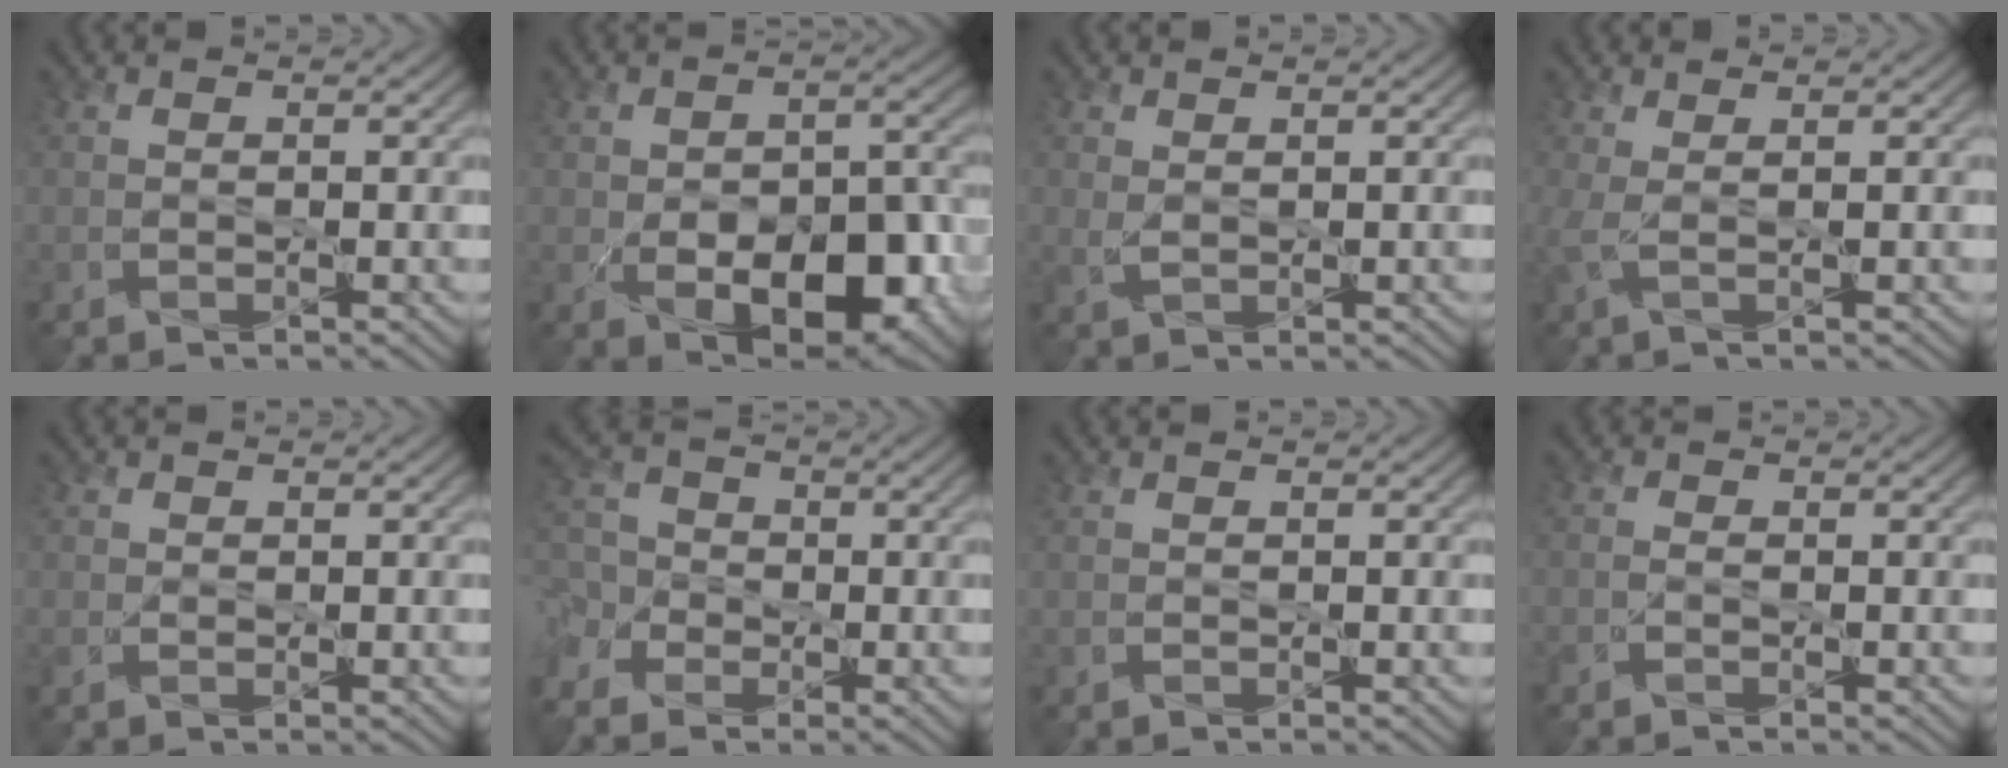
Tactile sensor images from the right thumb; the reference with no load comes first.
{"total": 11.5, "force": [-3.5, 6.6, 8.8], "torque": [-0.137, -0.019, -0.046]}
{"total": 1.5, "force": [0.5, 0.9, 1.0], "torque": [-0.027, -0.002, 0.013]}
{"total": 2.4, "force": [0.5, 0.5, 2.3], "torque": [-0.055, 0.006, 0.005]}
{"total": 0.8, "force": [0.0, 0.8, 0.2], "torque": [-0.006, -0.003, -0.002]}
{"total": 6.1, "force": [-3.2, 4.6, 2.4], "torque": [-0.062, -0.013, -0.067]}
{"total": 0.0}
{"total": 1.2, "force": [-0.7, 0.6, 0.8], "torque": [-0.020, 0.000, -0.017]}